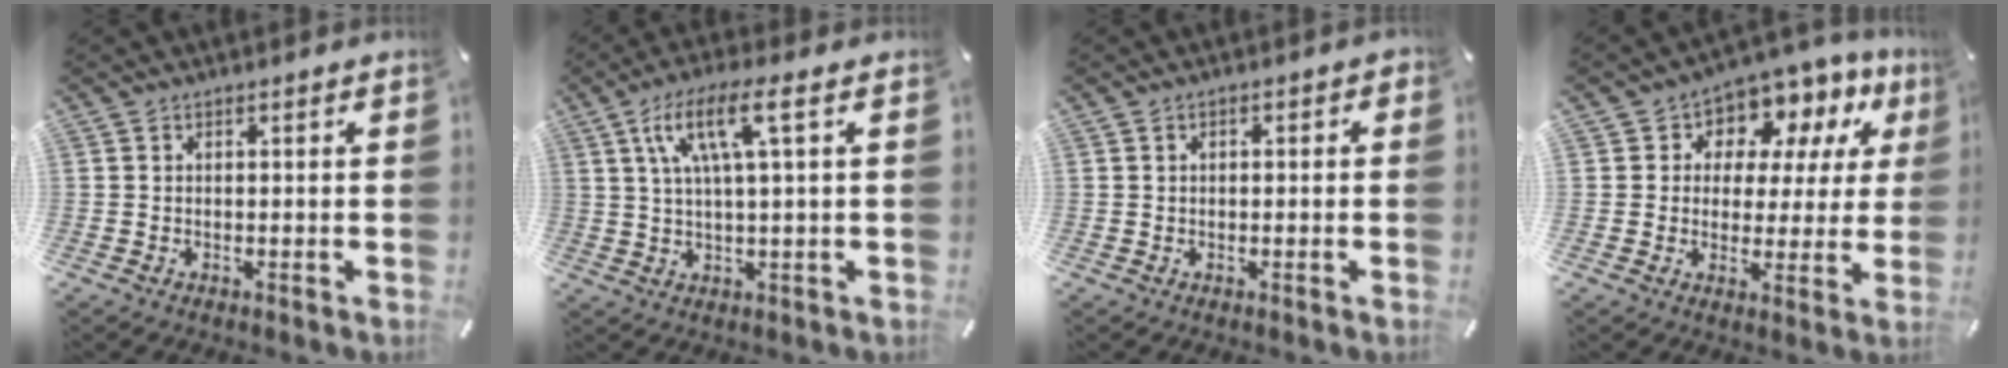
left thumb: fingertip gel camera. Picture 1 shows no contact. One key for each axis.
{"total": 10.6, "fx": 3.4, "fy": 2.3, "fz": 9.8, "tx": -0.196, "ty": 0.004, "tz": 0.057}
{"total": 1.3, "fx": -0.2, "fy": 1.0, "fz": 0.8, "tx": -0.013, "ty": 0.007, "tz": -0.007}
{"total": 8.6, "fx": 4.8, "fy": 6.5, "fz": 3.0, "tx": -0.057, "ty": -0.043, "tz": 0.086}